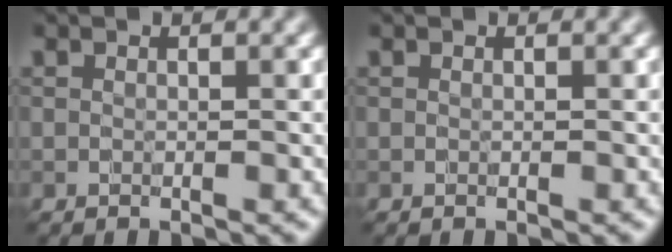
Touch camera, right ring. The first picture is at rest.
{"total": 0.0}